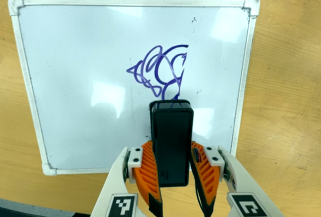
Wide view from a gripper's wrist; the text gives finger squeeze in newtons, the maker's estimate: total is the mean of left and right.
{"total": 9.4, "left": 8.0, "right": 10.8}